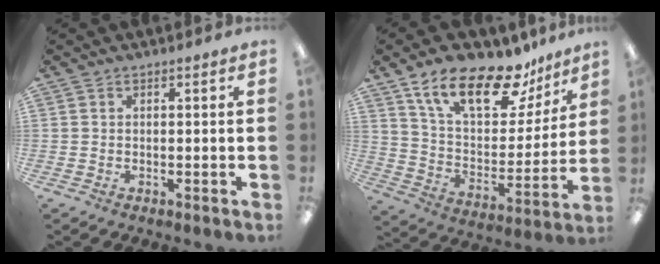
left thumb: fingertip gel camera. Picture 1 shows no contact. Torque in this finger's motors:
{"motor_torque": [0.31, 0.33, 1.46, -1.31, 0.38]}